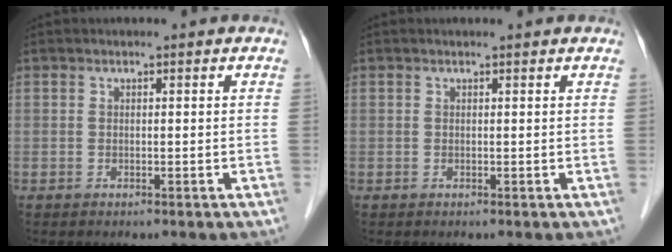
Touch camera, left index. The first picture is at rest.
{"total": 1.0, "force": [1.0, 0.1, 0.2], "torque": [-0.011, 0.003, 0.010]}